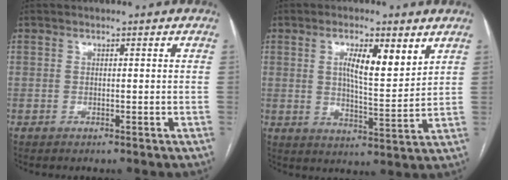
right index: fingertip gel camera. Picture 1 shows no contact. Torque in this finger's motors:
{"motor_torque": [0.37, 0.26, 0.38, 0.10]}